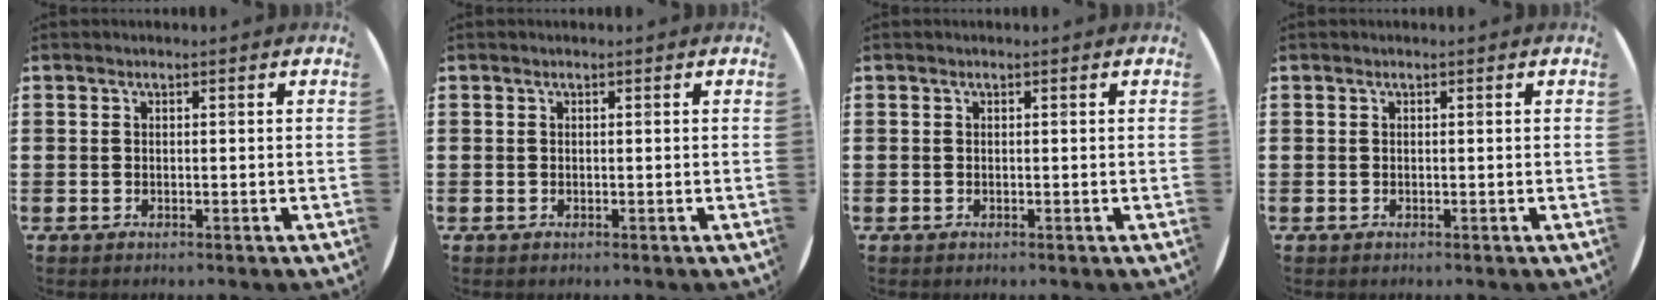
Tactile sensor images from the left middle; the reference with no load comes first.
{"total": 0.0}
{"total": 0.0}
{"total": 0.0}